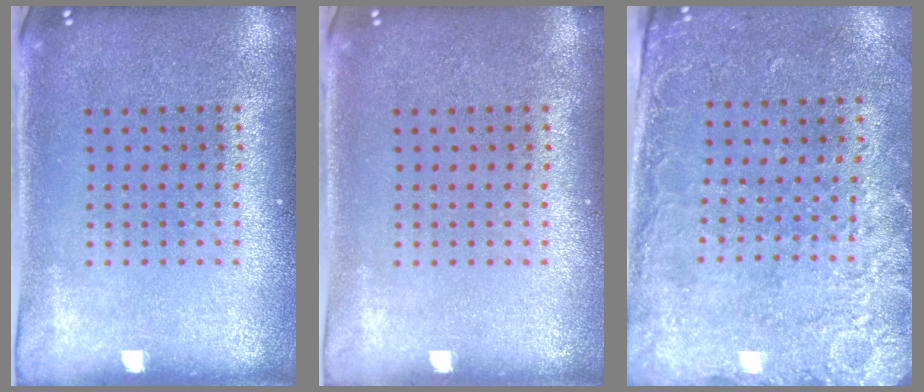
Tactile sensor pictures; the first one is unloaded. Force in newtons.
{"total": 0.0}
{"total": 2.6, "press": 2.1, "slide": 1.5}